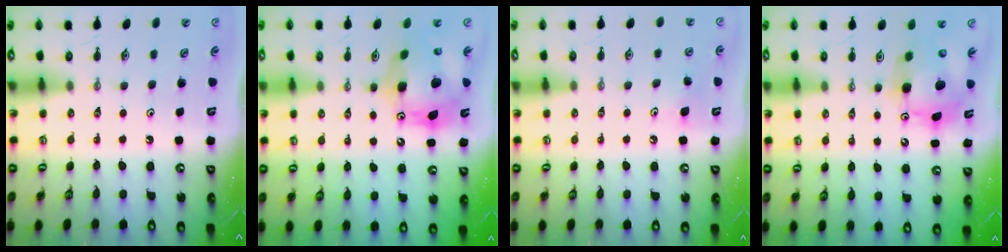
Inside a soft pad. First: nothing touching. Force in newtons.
{"total": 17.0, "press": 16.9, "slide": 1.5}
{"total": 5.8, "press": 5.6, "slide": 1.5}
{"total": 11.0, "press": 10.7, "slide": 2.5}